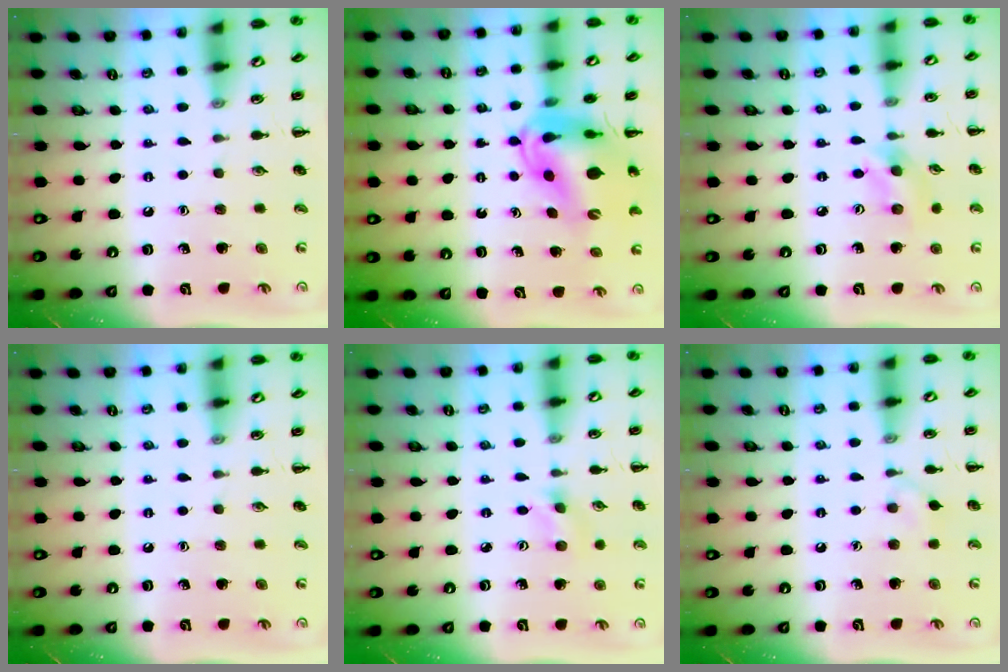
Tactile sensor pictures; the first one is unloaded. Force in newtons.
{"total": 12.2, "press": 11.6, "slide": 3.8}
{"total": 3.1, "press": 3.0, "slide": 0.7}
{"total": 0.0}
{"total": 1.2, "press": 1.1, "slide": 0.3}
{"total": 4.5, "press": 4.1, "slide": 1.6}